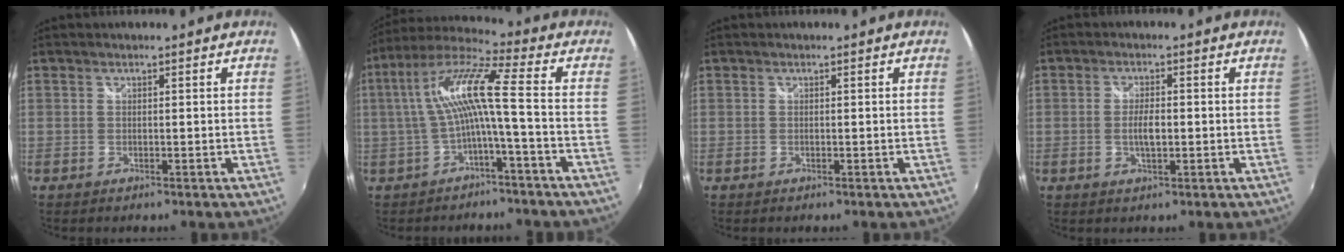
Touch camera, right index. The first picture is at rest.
{"total": 11.3, "force": [-1.5, 0.1, 11.2], "torque": [-0.219, 0.015, -0.025]}
{"total": 0.0}
{"total": 3.3, "force": [-0.5, 1.2, 3.1], "torque": [-0.057, -0.004, -0.007]}